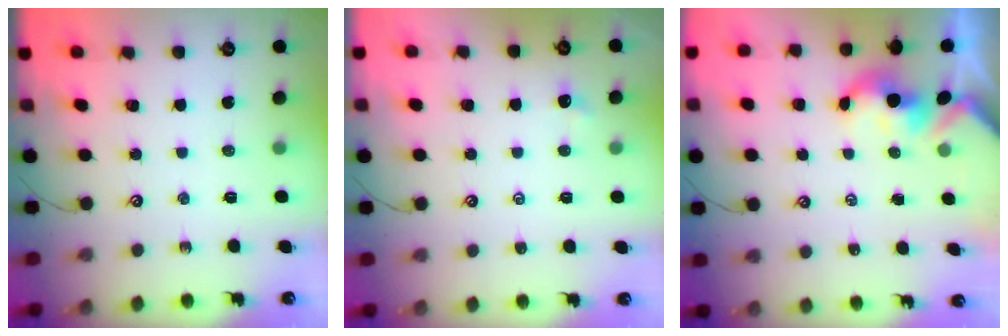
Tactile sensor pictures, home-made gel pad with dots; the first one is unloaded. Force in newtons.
{"total": 0.5, "press": 0.4, "slide": 0.3}
{"total": 1.7, "press": 1.7, "slide": 0.2}